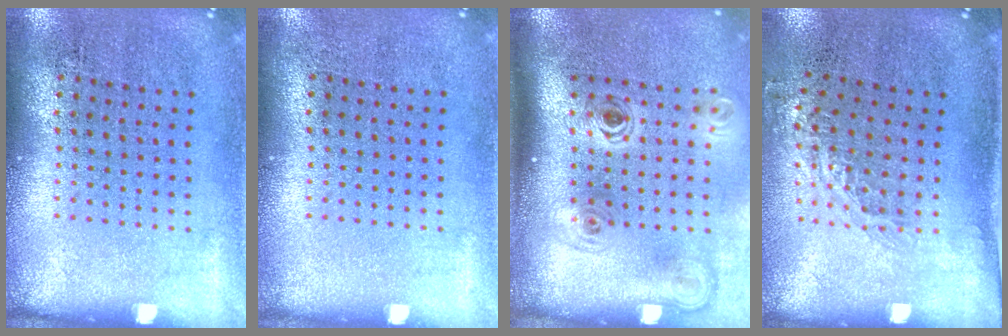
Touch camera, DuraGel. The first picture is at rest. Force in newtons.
{"total": 0.0}
{"total": 2.2, "press": 1.5, "slide": 1.6}
{"total": 1.1, "press": 0.8, "slide": 0.6}